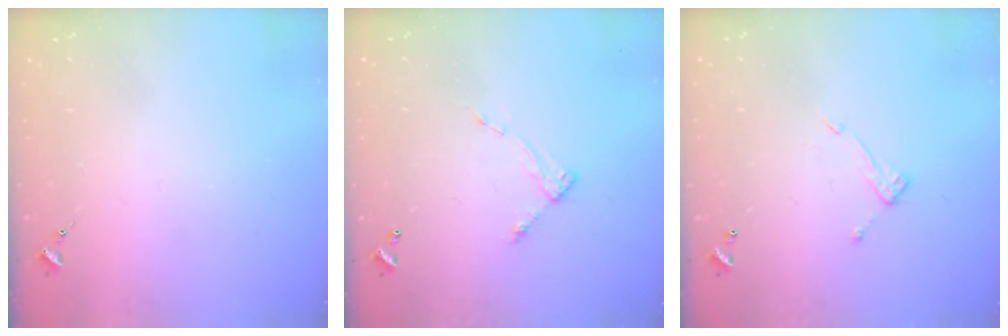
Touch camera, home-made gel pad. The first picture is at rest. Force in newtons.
{"total": 6.0, "press": 6.0, "slide": 0.4}
{"total": 8.2, "press": 8.1, "slide": 0.4}